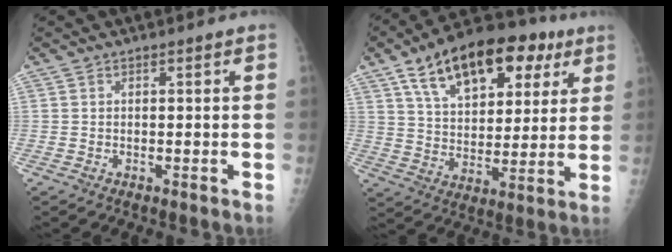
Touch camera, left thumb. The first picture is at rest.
{"total": 22.3, "force": [11.2, 12.0, 15.1], "torque": [-0.205, -0.006, 0.183]}